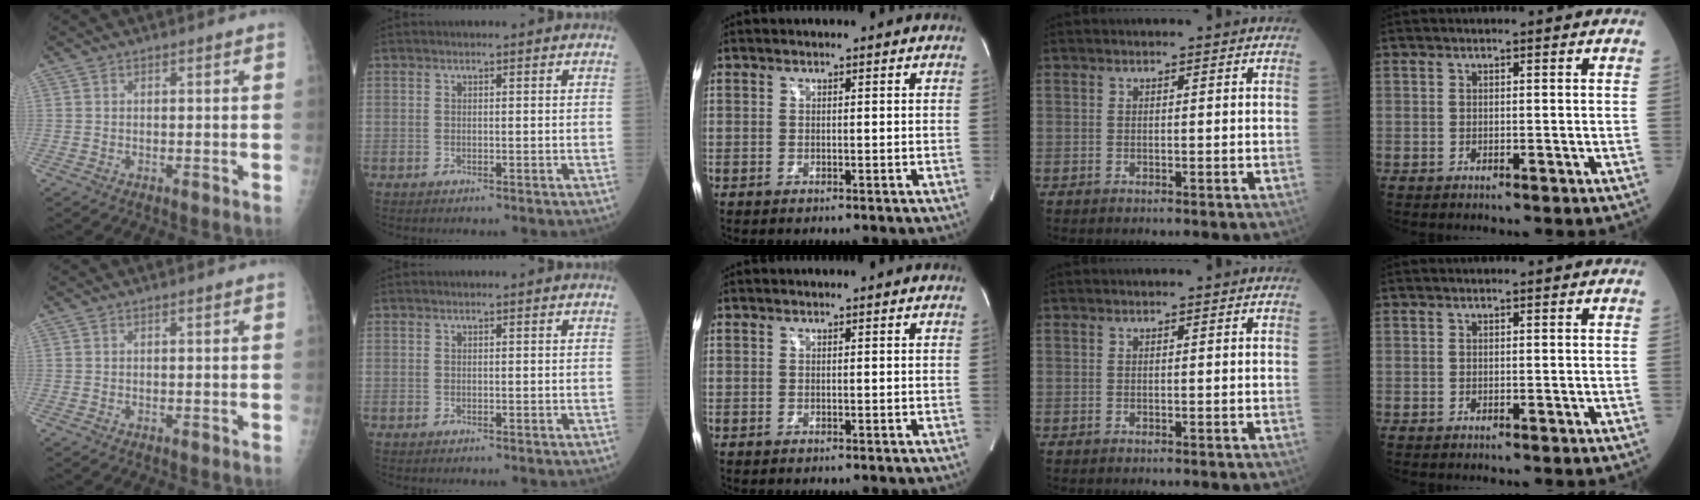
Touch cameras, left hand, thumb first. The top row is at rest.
{}